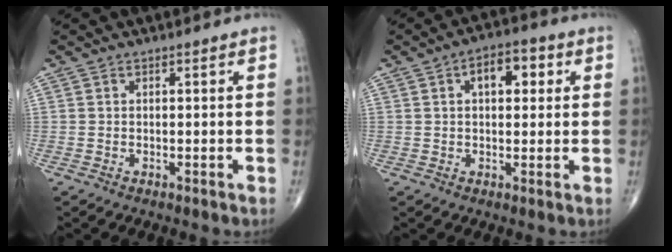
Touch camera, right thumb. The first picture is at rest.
{"total": 6.8, "force": [2.0, 3.8, 5.3], "torque": [-0.055, 0.009, 0.024]}